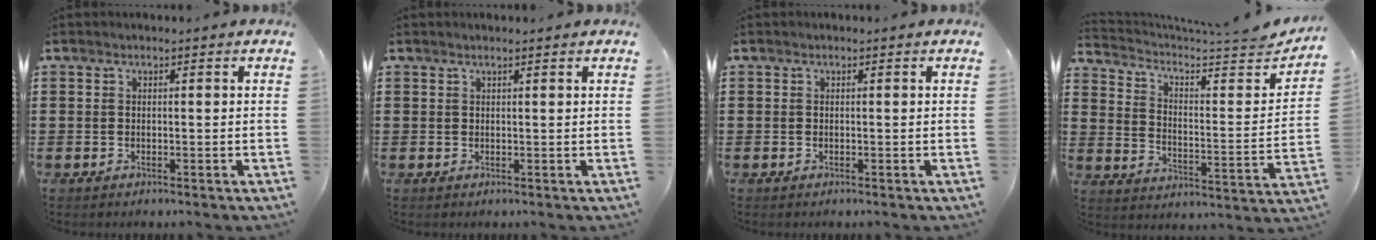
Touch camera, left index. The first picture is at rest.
{"total": 0.8, "force": [0.7, -0.1, 0.4], "torque": [-0.008, -0.001, 0.014]}
{"total": 0.0}
{"total": 4.4, "force": [3.5, 0.7, 2.5], "torque": [-0.061, -0.036, 0.050]}